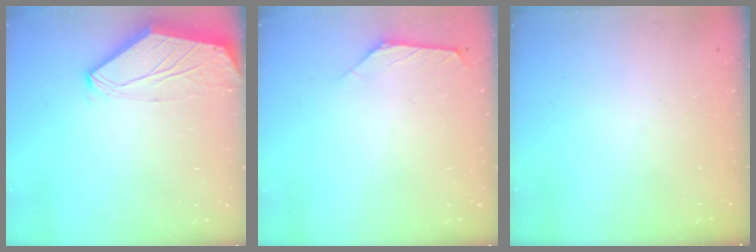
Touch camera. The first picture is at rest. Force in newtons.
{"total": 1.6, "press": 1.5, "slide": 0.4}
{"total": 0.0}